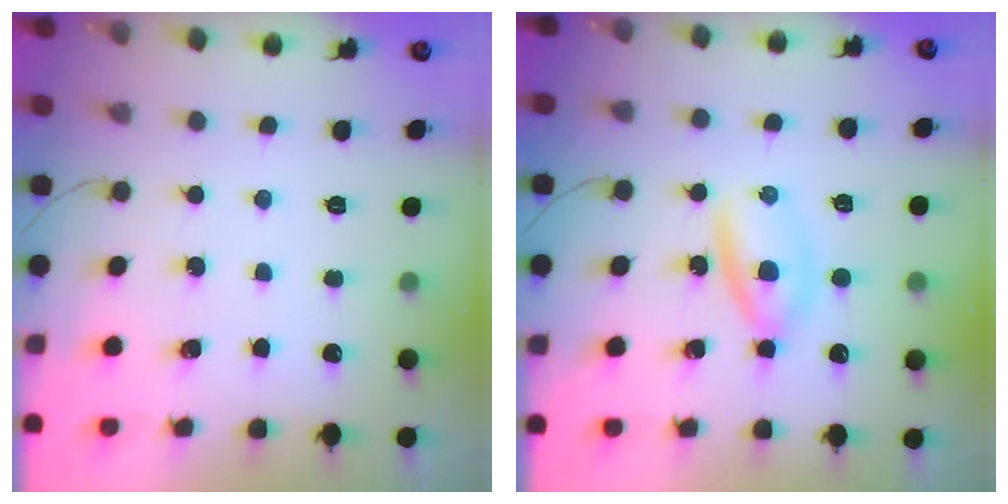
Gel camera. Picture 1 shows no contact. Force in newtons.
{"total": 3.0, "press": 2.9, "slide": 0.9}